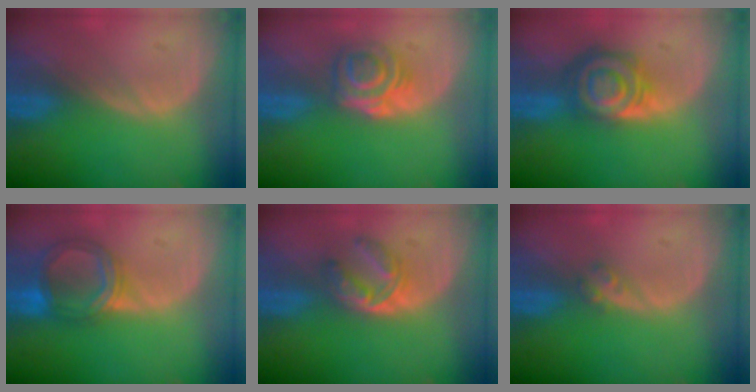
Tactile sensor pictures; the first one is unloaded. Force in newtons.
{"total": 6.2, "press": 5.1, "slide": 3.6}
{"total": 7.9, "press": 7.0, "slide": 3.8}
{"total": 6.1, "press": 5.9, "slide": 1.4}
{"total": 5.0, "press": 4.8, "slide": 1.5}
{"total": 1.6, "press": 1.4, "slide": 0.8}